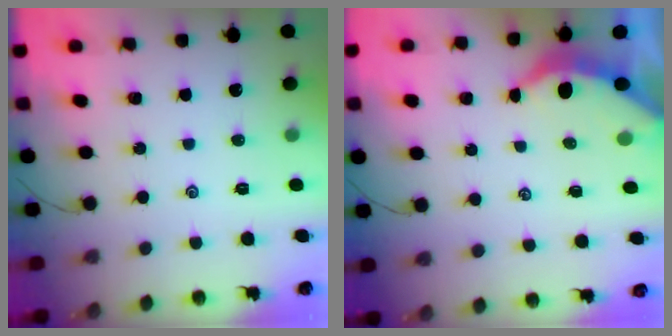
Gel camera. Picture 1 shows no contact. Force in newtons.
{"total": 3.7, "press": 3.7, "slide": 0.5}